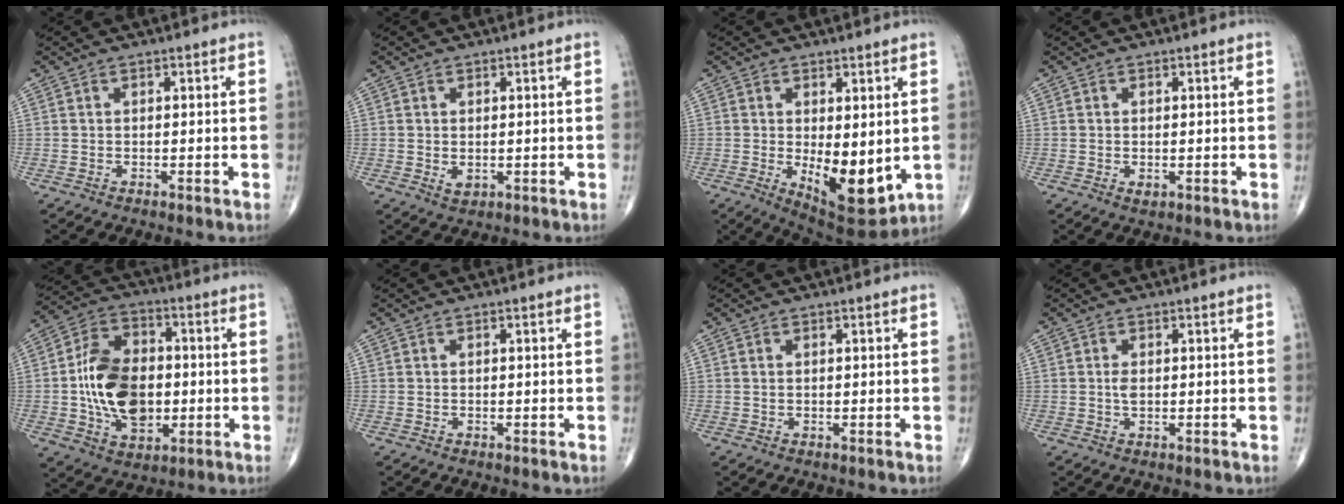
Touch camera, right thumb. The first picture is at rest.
{"total": 2.0, "force": [-0.1, 1.3, 1.5], "torque": [-0.023, -0.006, 0.005]}
{"total": 12.1, "force": [-1.5, 5.4, 10.7], "torque": [-0.135, -0.029, -0.004]}
{"total": 1.1, "force": [-0.2, 0.7, 0.9], "torque": [-0.013, -0.004, -0.001]}
{"total": 16.7, "force": [-1.0, 11.2, 12.4], "torque": [-0.196, 0.015, -0.012]}
{"total": 0.0}
{"total": 0.5, "force": [0.2, 0.3, 0.4], "torque": [-0.008, 0.001, 0.004]}
{"total": 1.7, "force": [0.1, 0.9, 1.4], "torque": [-0.027, -0.002, 0.003]}